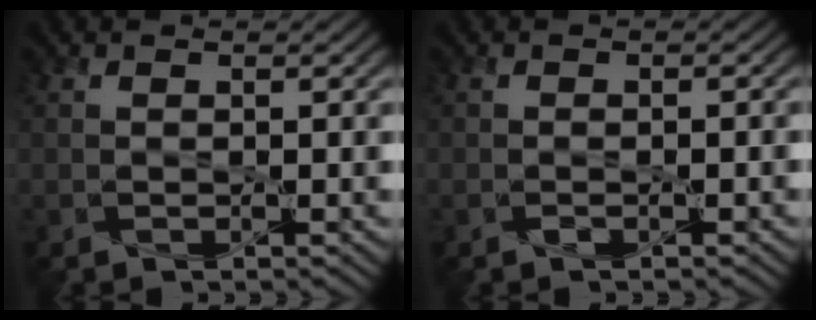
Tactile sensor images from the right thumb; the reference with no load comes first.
{"total": 0.7, "force": [-0.5, 0.2, 0.4], "torque": [-0.009, 0.000, -0.008]}